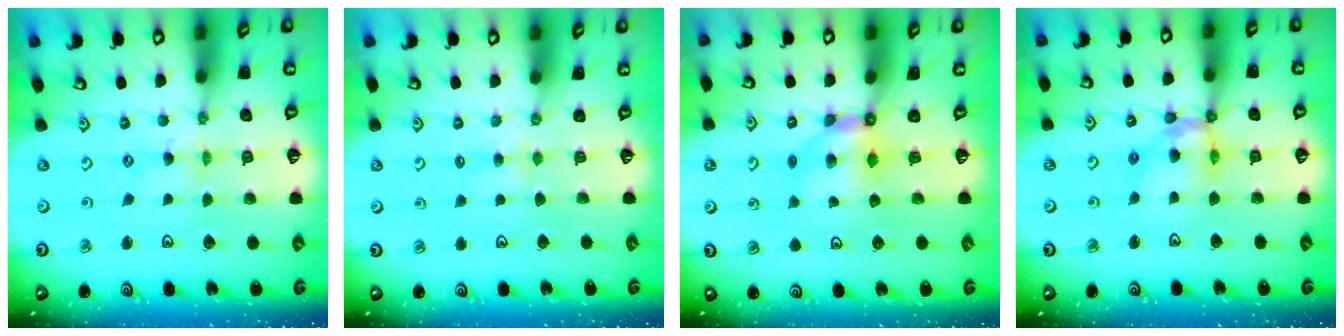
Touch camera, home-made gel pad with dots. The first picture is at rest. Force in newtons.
{"total": 2.7, "press": 2.6, "slide": 0.4}
{"total": 5.5, "press": 5.5, "slide": 0.2}
{"total": 12.1, "press": 12.1, "slide": 1.2}